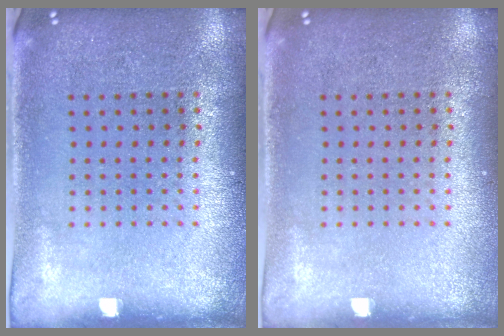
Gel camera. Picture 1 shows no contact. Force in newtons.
{"total": 0.0}